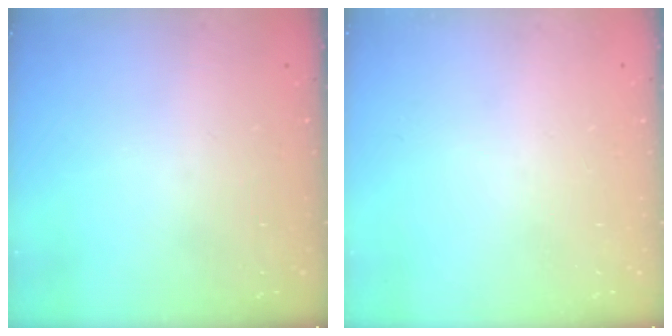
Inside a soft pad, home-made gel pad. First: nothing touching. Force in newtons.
{"total": 0.0}